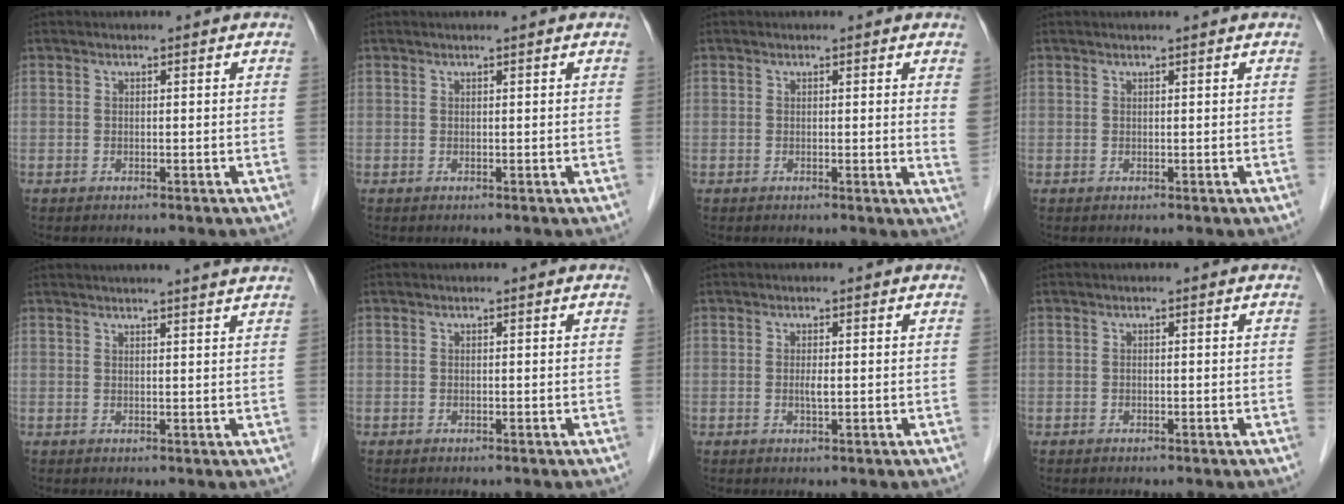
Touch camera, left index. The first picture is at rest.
{"total": 1.2, "force": [1.0, 0.0, 0.6], "torque": [-0.006, 0.014, 0.019]}
{"total": 2.4, "force": [1.5, 0.2, 1.9], "torque": [-0.026, -0.005, 0.003]}
{"total": 1.4, "force": [1.2, 0.0, 0.8], "torque": [-0.008, 0.015, 0.020]}
{"total": 9.1, "force": [8.4, -0.7, 3.4], "torque": [-0.045, 0.015, 0.088]}
{"total": 0.0}
{"total": 1.2, "force": [0.0, 0.1, 1.1], "torque": [-0.026, -0.002, 0.001]}
{"total": 0.0}